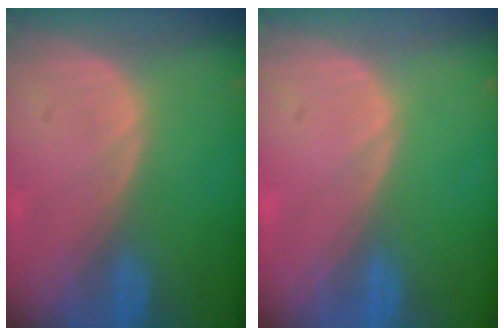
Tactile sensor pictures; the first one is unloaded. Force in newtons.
{"total": 0.0}